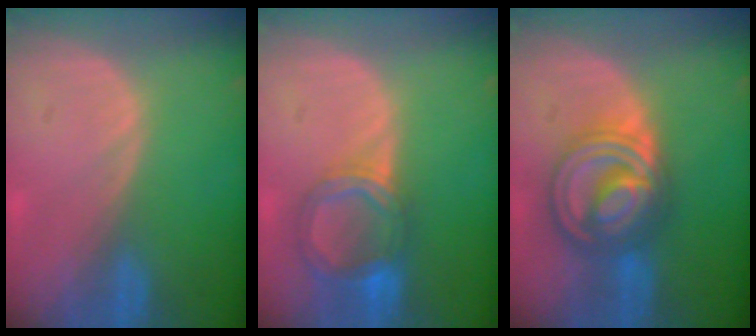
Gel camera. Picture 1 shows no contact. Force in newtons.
{"total": 6.4, "press": 5.8, "slide": 2.7}
{"total": 9.2, "press": 9.2, "slide": 0.7}